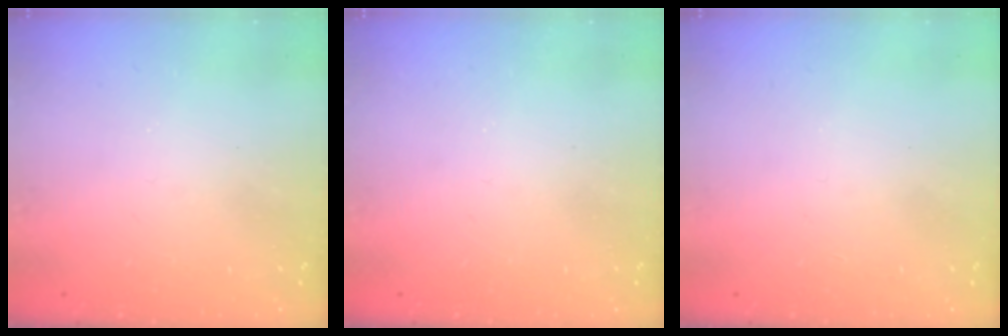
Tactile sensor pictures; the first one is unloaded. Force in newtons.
{"total": 0.0}
{"total": 0.0}